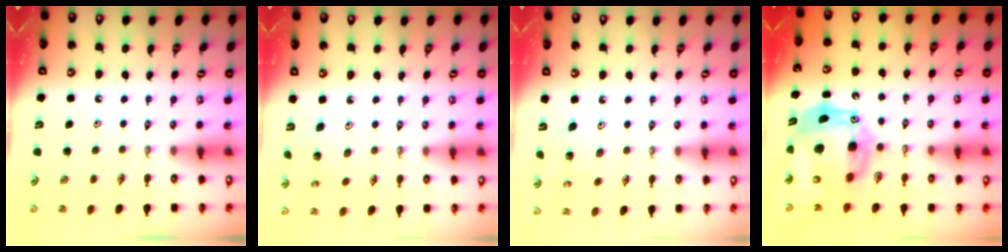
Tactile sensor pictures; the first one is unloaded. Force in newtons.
{"total": 2.3, "press": 2.3, "slide": 0.2}
{"total": 4.1, "press": 4.1, "slide": 0.3}
{"total": 17.6, "press": 17.4, "slide": 2.7}